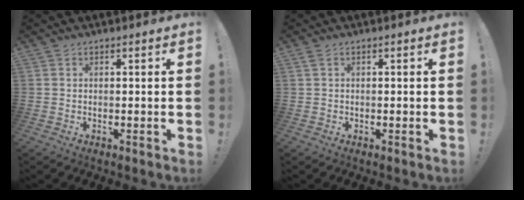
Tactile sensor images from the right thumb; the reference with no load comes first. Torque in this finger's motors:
{"motor_torque": [-0.12, -0.13, 0.00, 0.01, 0.00]}